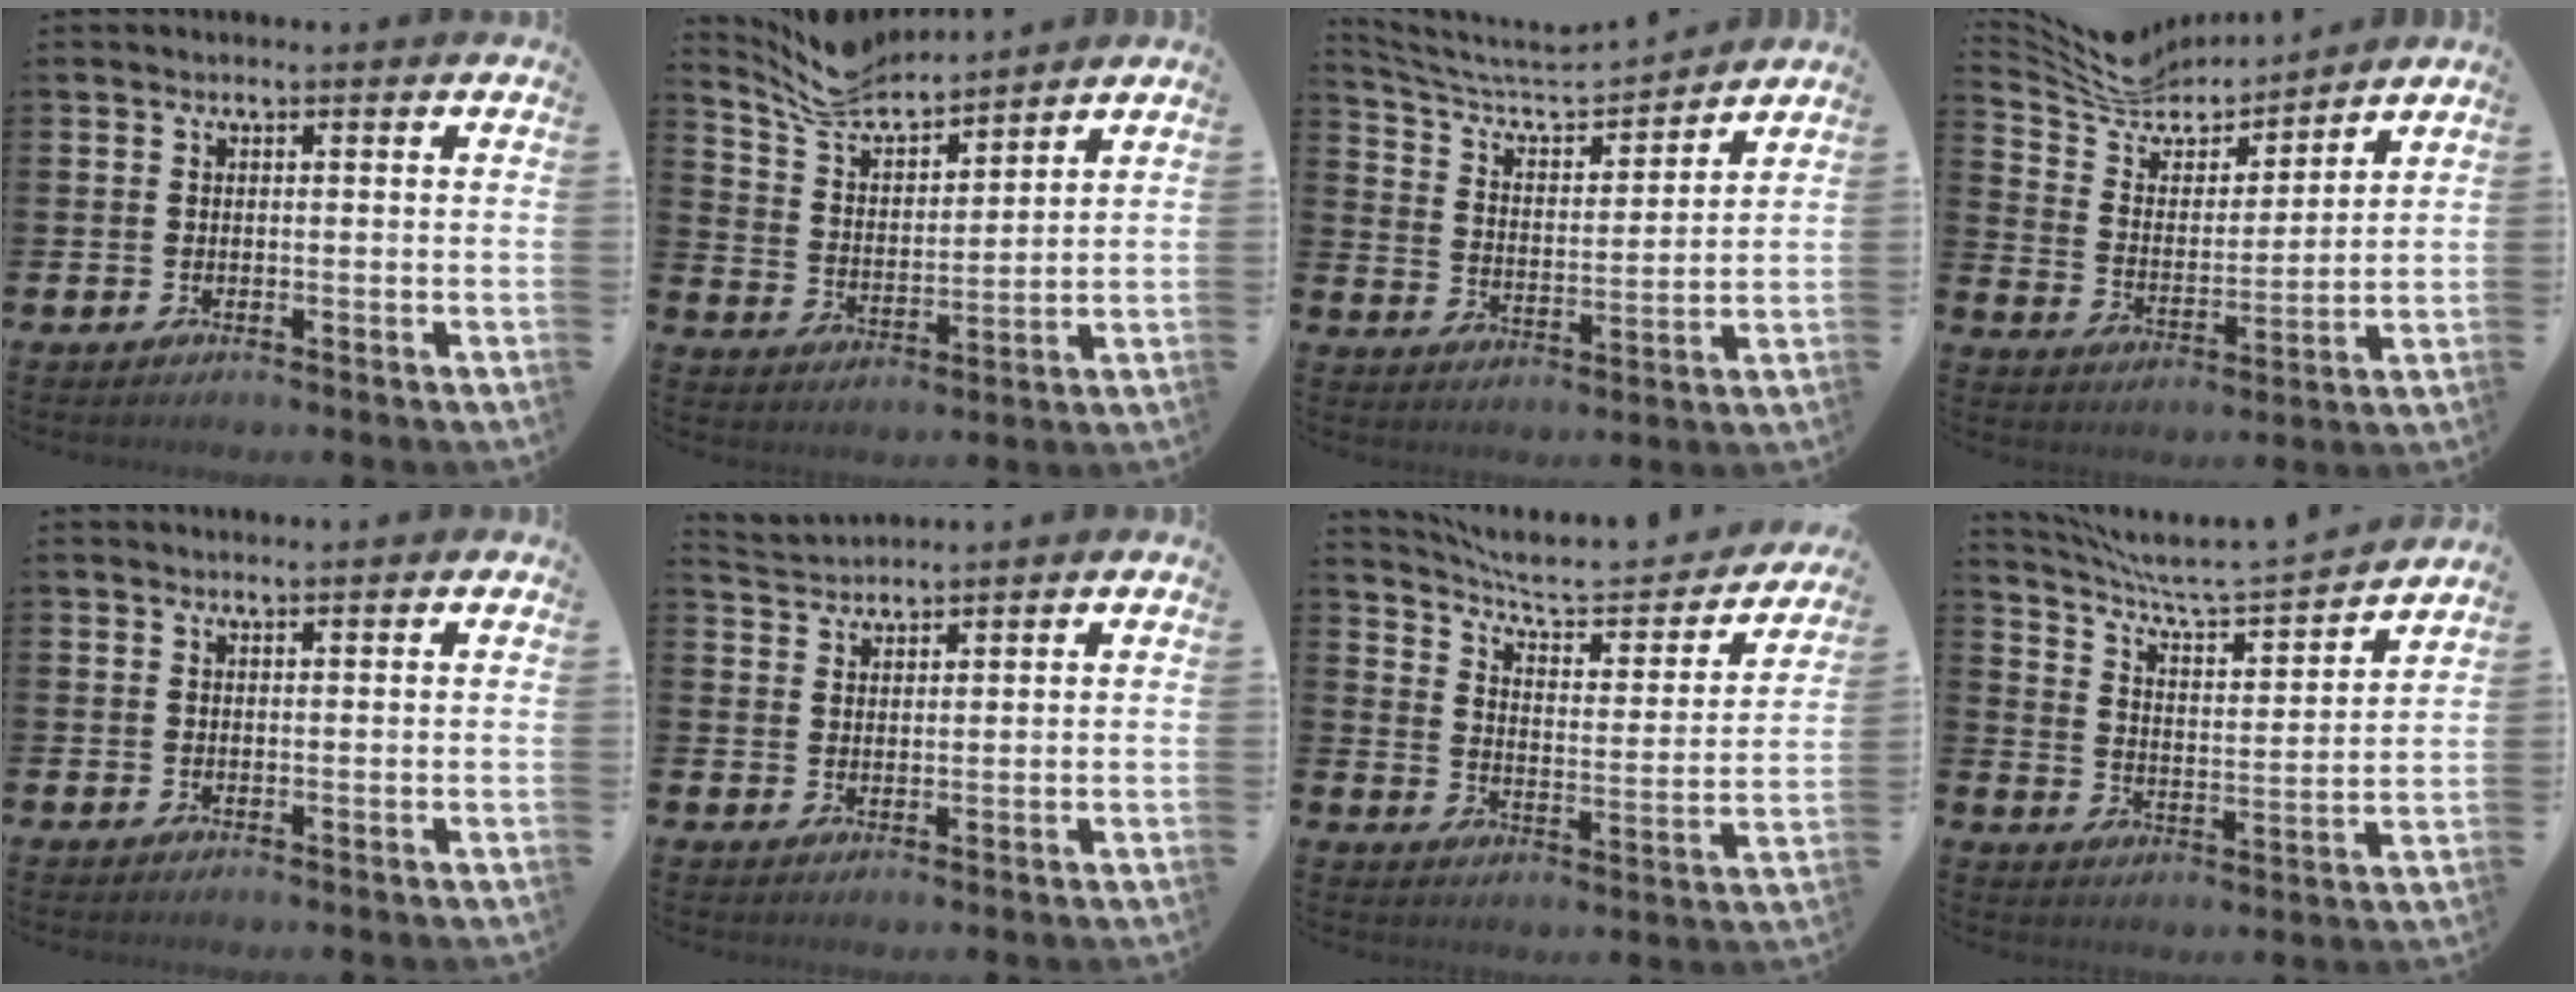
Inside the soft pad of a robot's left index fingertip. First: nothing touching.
{"total": 7.4, "force": [7.0, 1.7, 1.6], "torque": [-0.067, -0.040, 0.128]}
{"total": 6.8, "force": [6.3, 1.7, 1.9], "torque": [-0.069, -0.048, 0.106]}
{"total": 8.3, "force": [7.9, 2.6, 1.0], "torque": [-0.070, -0.058, 0.143]}
{"total": 0.8, "force": [0.8, 0.0, 0.0], "torque": [0.006, -0.005, 0.014]}
{"total": 2.6, "force": [2.6, 0.2, -0.4], "torque": [-0.002, -0.009, 0.049]}
{"total": 7.2, "force": [6.2, 1.9, 3.0], "torque": [-0.085, -0.046, 0.101]}
{"total": 7.2, "force": [6.7, 0.7, 2.6], "torque": [-0.085, -0.053, 0.110]}